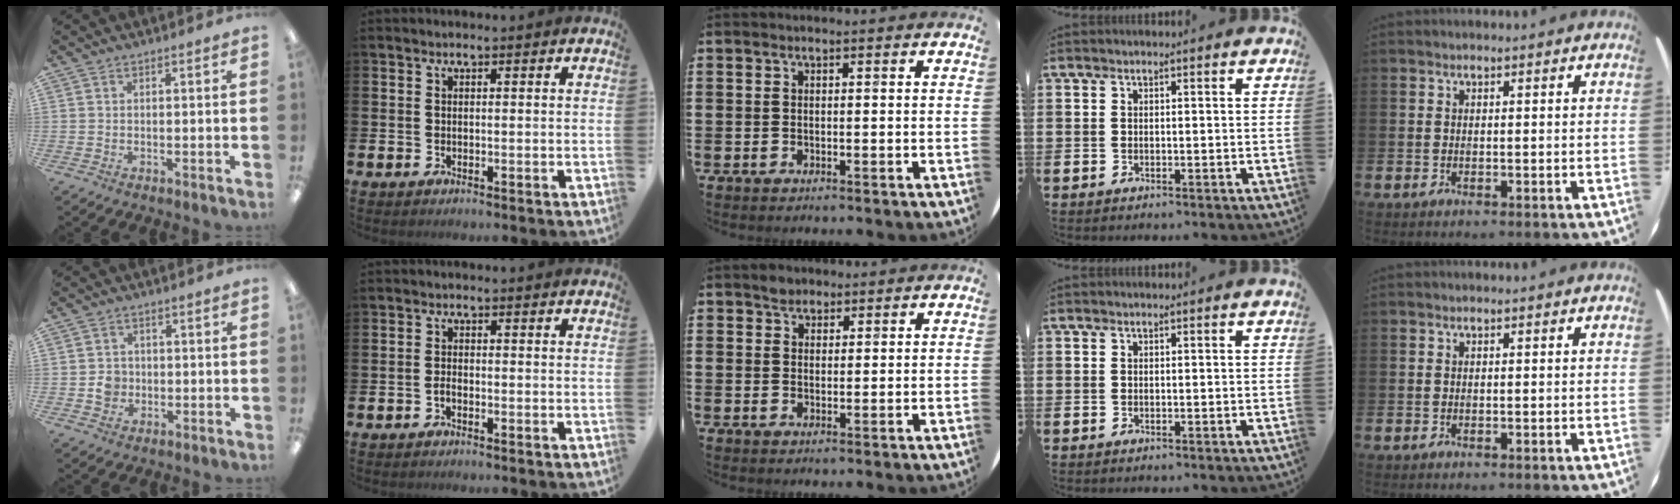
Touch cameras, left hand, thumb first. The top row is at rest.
{"thumb": {"total": 3.8, "force": [-0.5, 3.5, 1.5], "torque": [-0.020, 0.003, -0.010]}, "index": {"total": 1.0, "force": [-0.7, 0.3, 0.6], "torque": [-0.014, -0.001, -0.013]}, "middle": {"total": 2.1, "force": [1.8, 1.0, 0.1], "torque": [0.006, 0.001, 0.033]}}